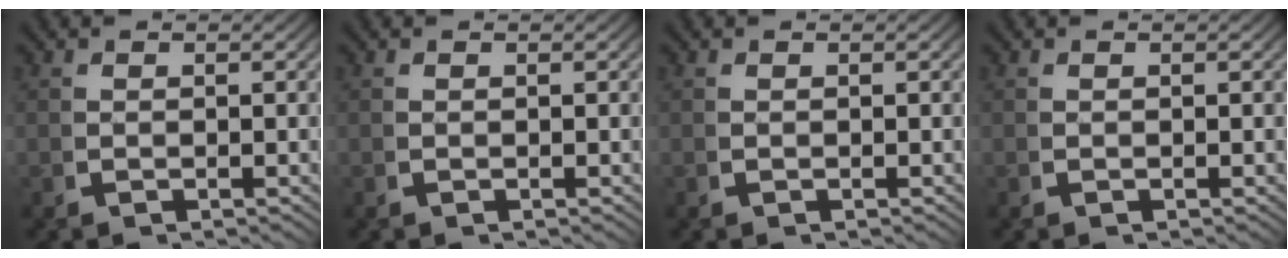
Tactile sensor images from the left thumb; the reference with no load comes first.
{"total": 0.0}
{"total": 0.0}
{"total": 0.0}